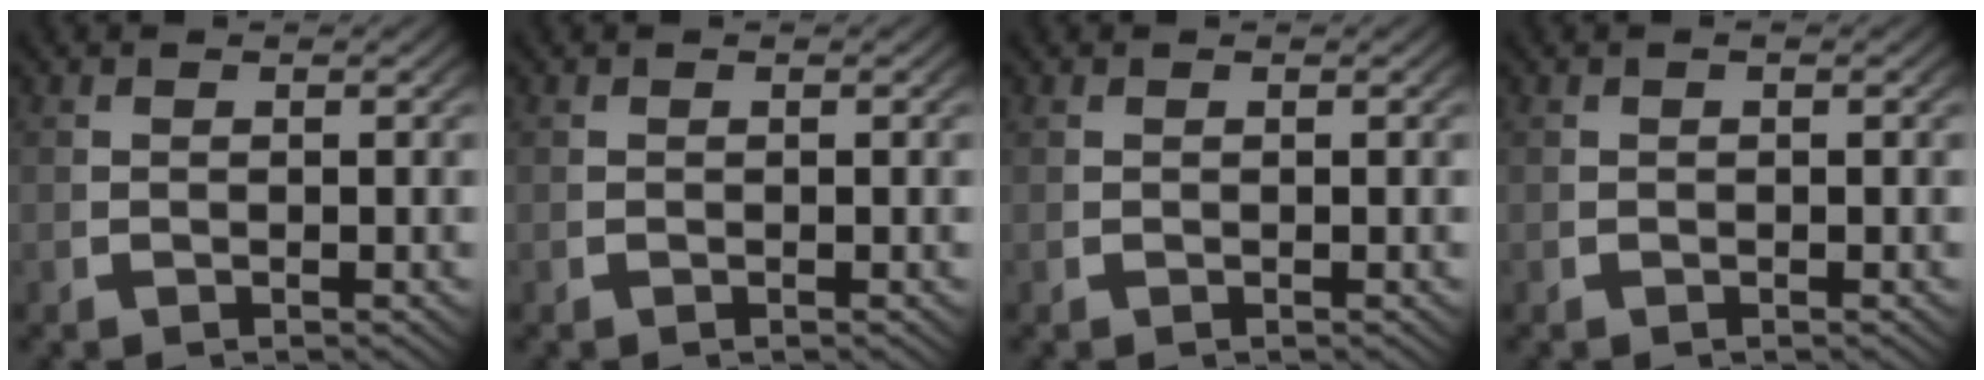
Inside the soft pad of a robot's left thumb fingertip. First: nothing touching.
{"total": 0.0}
{"total": 0.0}
{"total": 0.0}